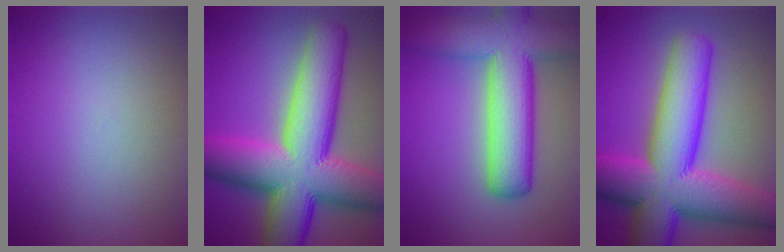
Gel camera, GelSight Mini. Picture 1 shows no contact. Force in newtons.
{"total": 15.8, "press": 15.8, "slide": 0.6}
{"total": 11.0, "press": 11.0, "slide": 0.6}
{"total": 14.7, "press": 14.7, "slide": 0.4}